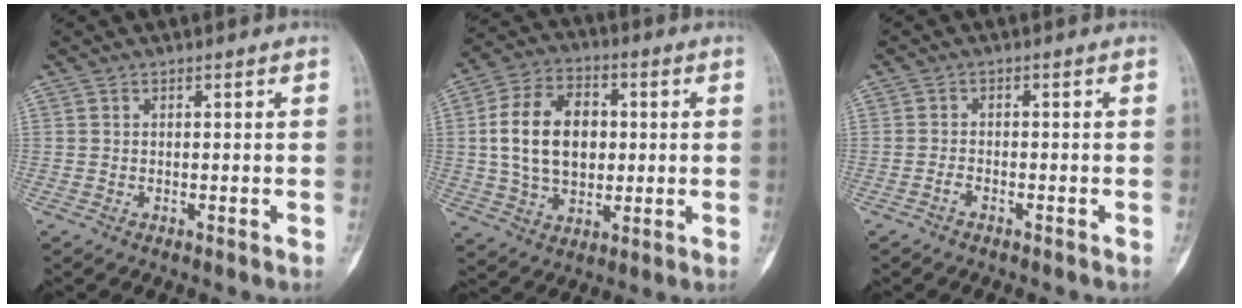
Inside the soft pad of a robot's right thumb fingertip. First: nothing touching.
{"total": 15.3, "force": [1.5, 10.6, 11.0], "torque": [-0.170, 0.013, 0.026]}
{"total": 1.4, "force": [-1.0, 0.6, 0.7], "torque": [-0.019, 0.007, -0.020]}